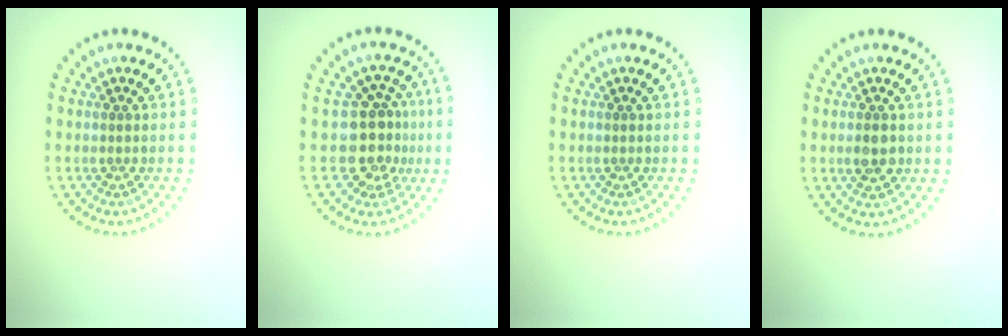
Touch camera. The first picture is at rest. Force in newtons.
{"total": 3.8, "press": 3.2, "slide": 2.1}
{"total": 0.0}
{"total": 1.8, "press": 1.7, "slide": 0.2}